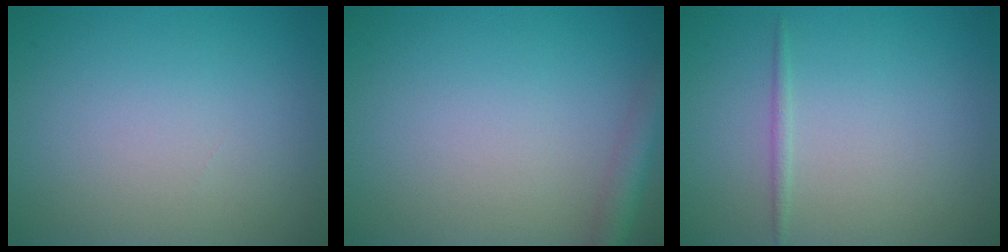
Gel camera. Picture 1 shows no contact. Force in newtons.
{"total": 2.9, "press": 2.9, "slide": 0.1}
{"total": 0.7, "press": 0.7, "slide": 0.0}